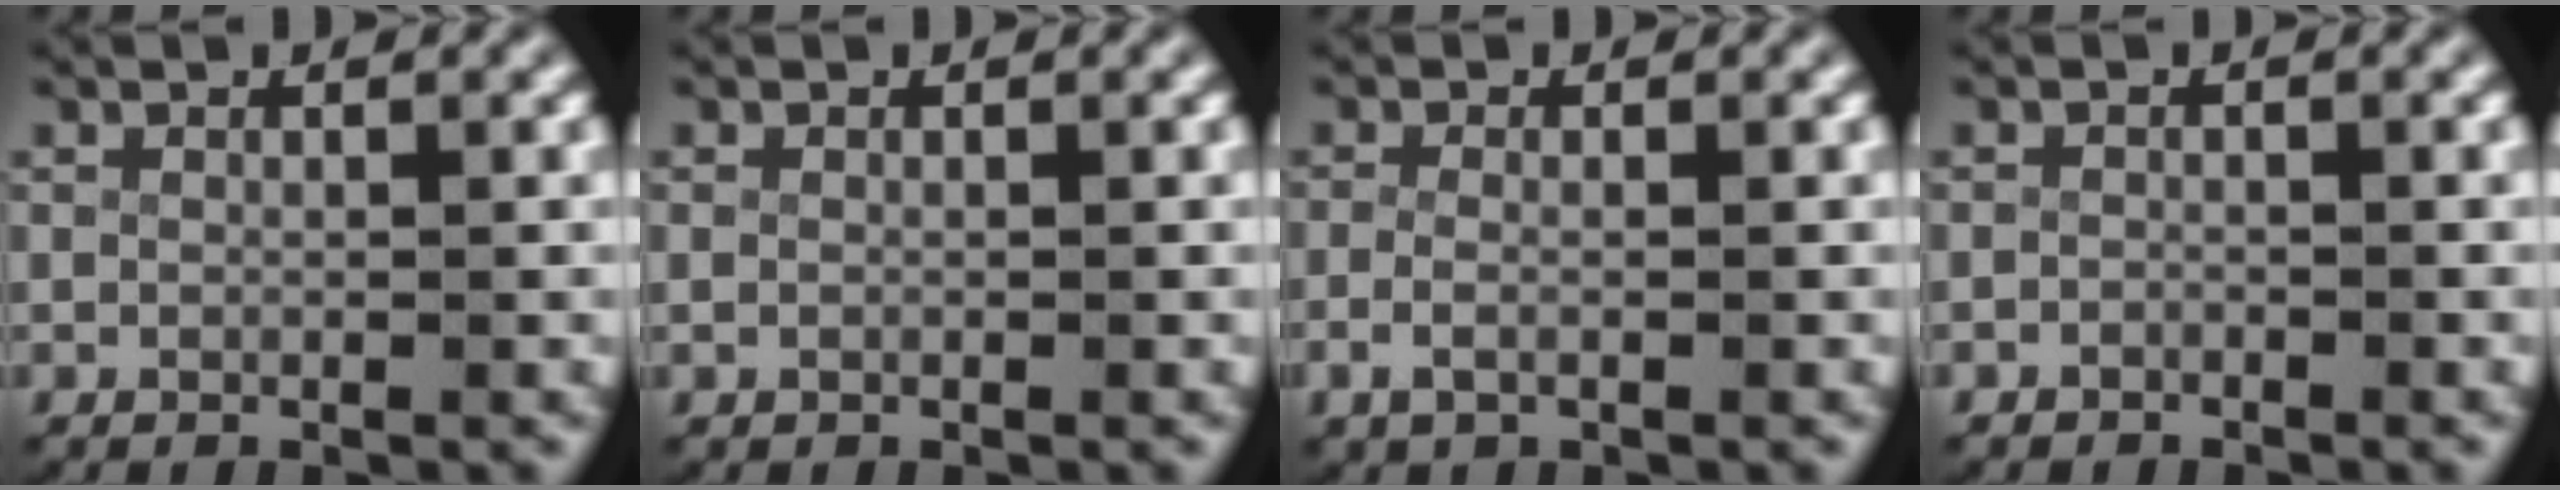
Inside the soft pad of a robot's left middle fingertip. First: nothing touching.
{"total": 0.7, "force": [-0.1, 0.6, 0.3], "torque": [-0.013, -0.006, 0.003]}
{"total": 1.9, "force": [-1.1, 0.8, 1.3], "torque": [-0.048, -0.017, -0.012]}
{"total": 0.9, "force": [-0.9, 0.2, -0.1], "torque": [-0.007, -0.014, -0.009]}